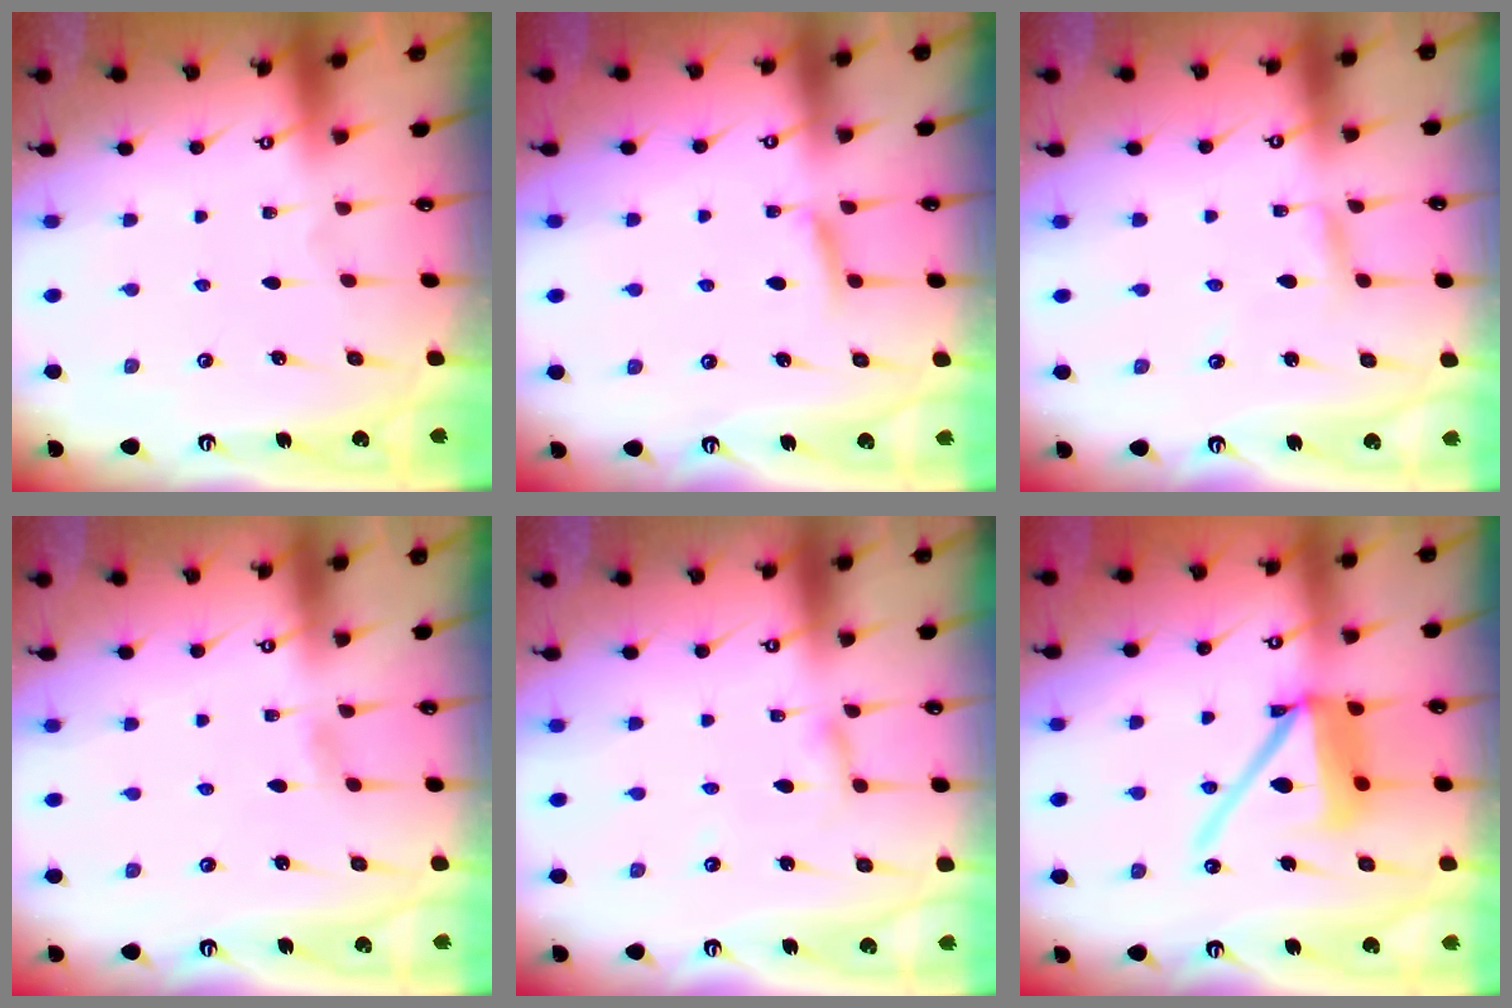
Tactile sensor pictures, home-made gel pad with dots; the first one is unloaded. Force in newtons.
{"total": 5.2, "press": 5.1, "slide": 0.8}
{"total": 2.0, "press": 2.0, "slide": 0.2}
{"total": 2.3, "press": 2.3, "slide": 0.3}
{"total": 2.6, "press": 2.6, "slide": 0.1}
{"total": 14.8, "press": 14.6, "slide": 2.4}